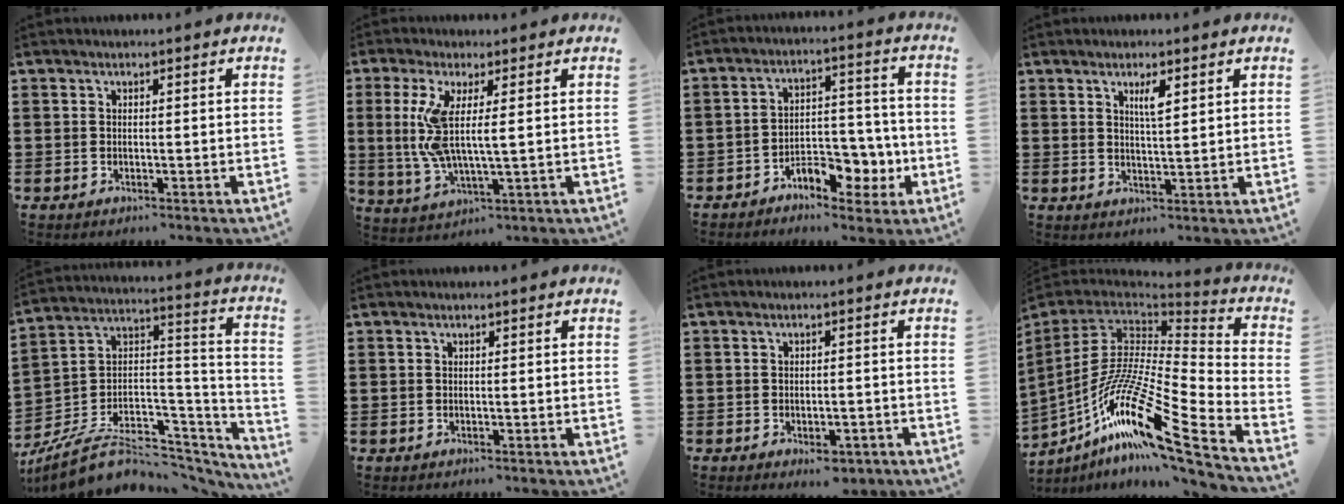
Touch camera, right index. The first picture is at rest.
{"total": 7.3, "force": [1.3, 1.3, 7.1], "torque": [-0.168, -0.016, 0.014]}
{"total": 6.9, "force": [-3.9, 4.1, 3.8], "torque": [-0.045, 0.020, -0.072]}
{"total": 3.1, "force": [1.5, 0.6, 2.6], "torque": [-0.046, 0.000, 0.023]}
{"total": 8.3, "force": [-4.6, 5.2, 4.5], "torque": [-0.100, 0.002, -0.081]}
{"total": 0.0}
{"total": 2.6, "force": [-1.9, 0.9, 1.4], "torque": [-0.025, 0.004, -0.037]}
{"total": 17.3, "force": [-9.7, 3.2, 14.0], "torque": [-0.302, -0.003, -0.194]}